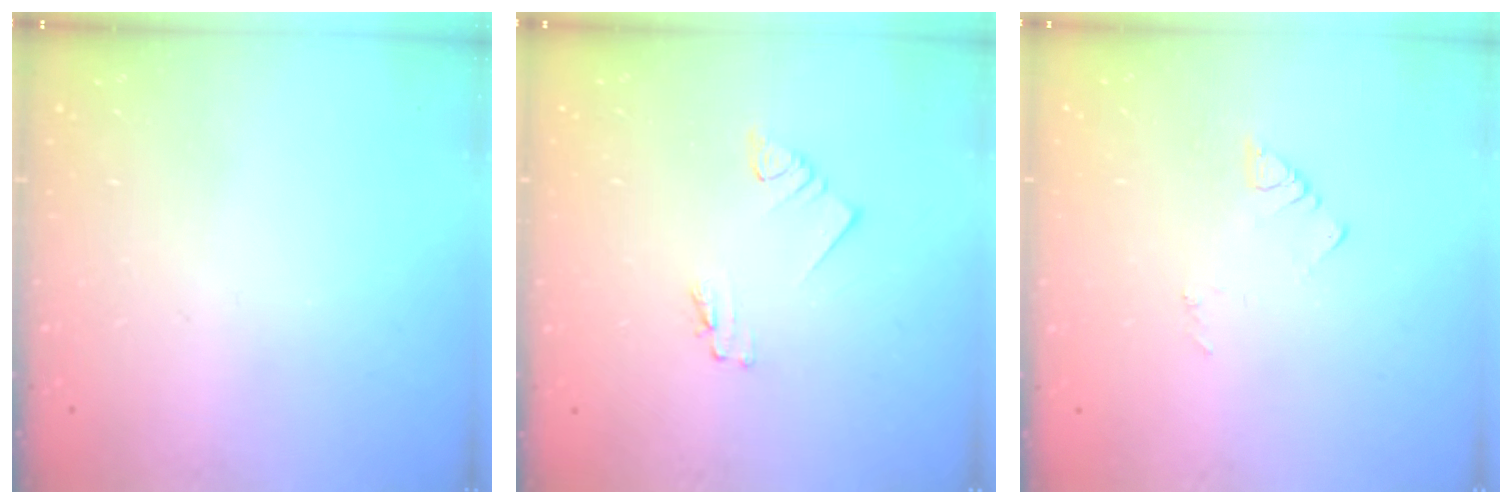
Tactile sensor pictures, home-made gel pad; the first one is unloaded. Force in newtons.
{"total": 1.8, "press": 1.7, "slide": 0.2}
{"total": 3.7, "press": 3.7, "slide": 0.2}